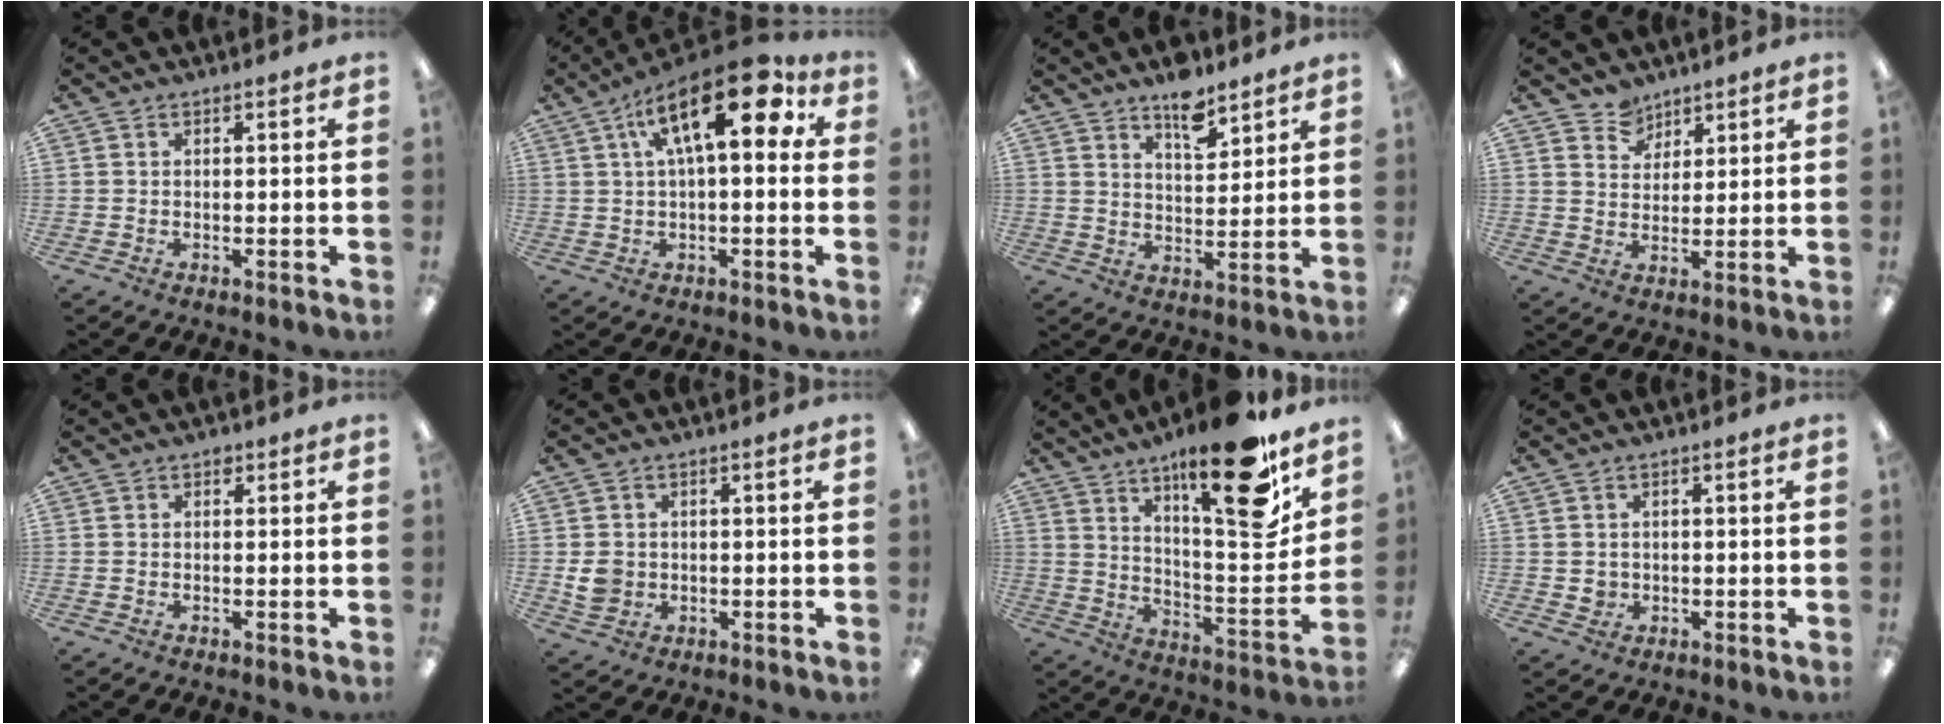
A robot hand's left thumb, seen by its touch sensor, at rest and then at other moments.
{"total": 18.8, "force": [7.4, 7.7, 15.5], "torque": [-0.241, -0.023, 0.114]}
{"total": 7.9, "force": [6.3, 3.2, 3.6], "torque": [-0.040, -0.040, 0.107]}
{"total": 5.6, "force": [4.6, 3.2, -0.1], "torque": [-0.004, -0.027, 0.086]}
{"total": 0.8, "force": [0.5, 0.6, 0.3], "torque": [0.002, 0.000, 0.007]}
{"total": 4.6, "force": [-0.1, 4.1, 2.1], "torque": [-0.022, 0.003, 0.001]}
{"total": 21.2, "force": [15.4, 4.6, 13.9], "torque": [-0.196, -0.114, 0.241]}
{"total": 2.2, "force": [0.3, 2.1, 0.7], "torque": [-0.006, 0.001, 0.002]}